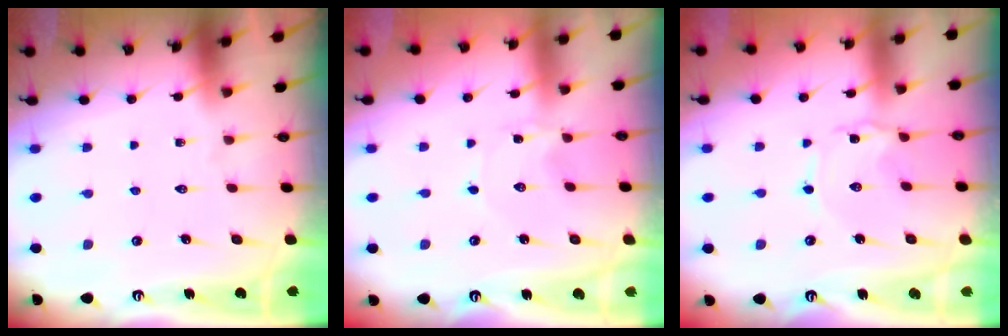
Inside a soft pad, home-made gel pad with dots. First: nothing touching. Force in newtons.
{"total": 0.0}
{"total": 1.7, "press": 1.7, "slide": 0.2}